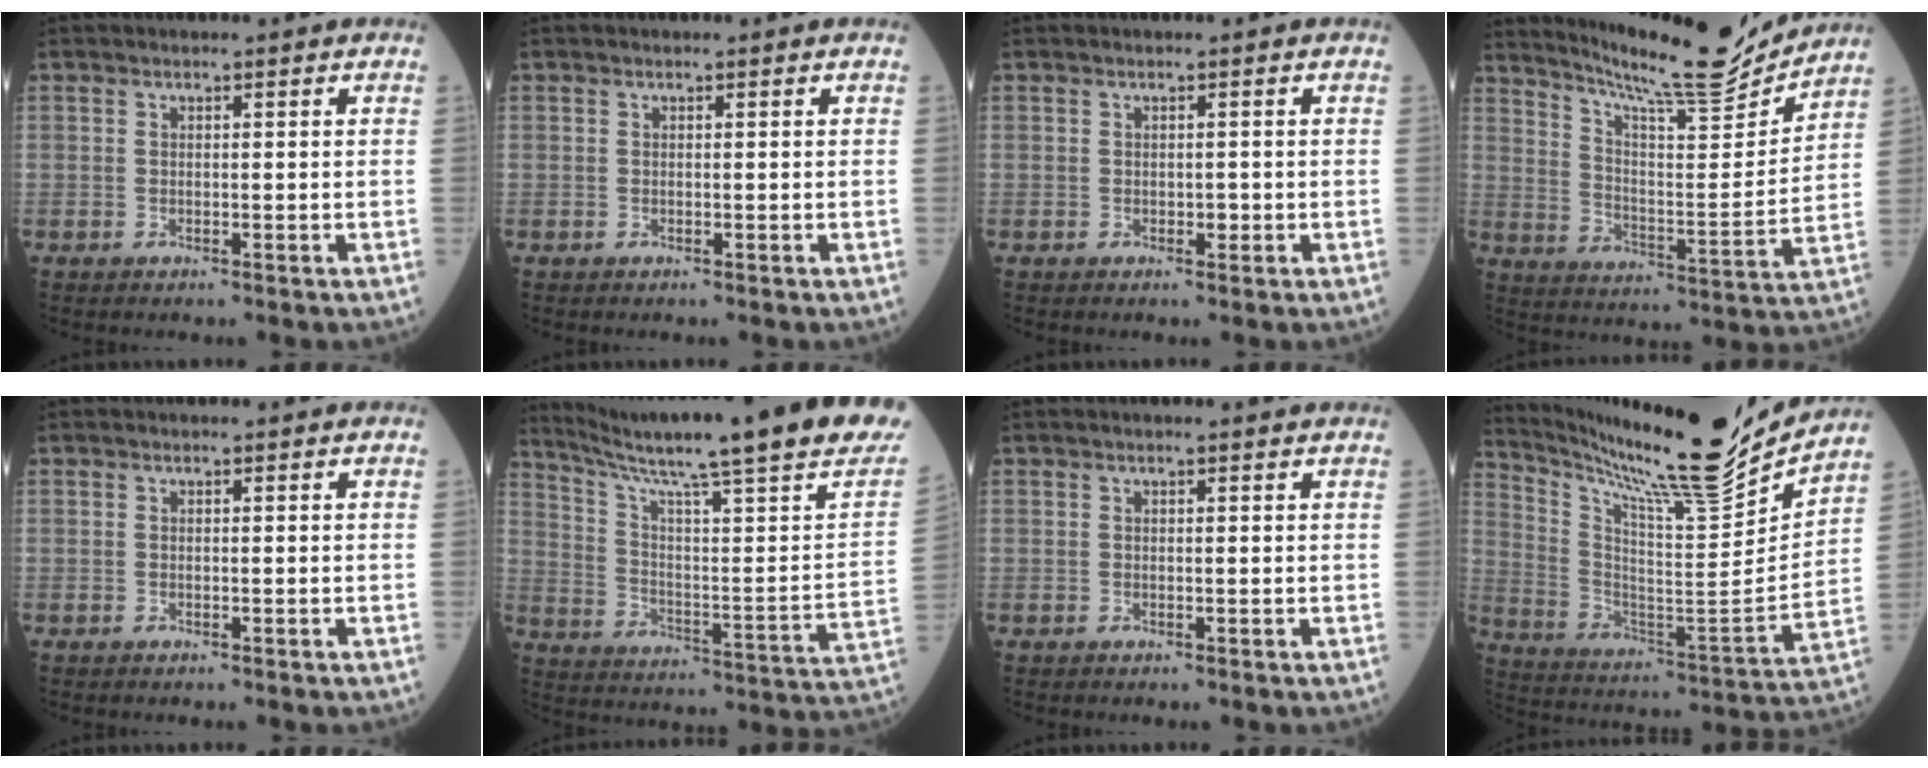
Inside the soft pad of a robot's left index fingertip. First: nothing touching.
{"total": 0.0}
{"total": 0.8, "force": [-0.1, 0.5, 0.7], "torque": [-0.007, 0.002, -0.002]}
{"total": 16.8, "force": [15.7, 0.0, 5.8], "torque": [-0.108, -0.028, 0.243]}
{"total": 0.0}
{"total": 29.6, "force": [22.8, 0.5, 18.9], "torque": [-0.270, -0.069, 0.308]}
{"total": 1.6, "force": [1.4, -0.2, 0.8], "torque": [-0.015, 0.009, 0.019]}
{"total": 20.9, "force": [19.1, 0.1, 8.4], "torque": [-0.166, -0.063, 0.302]}